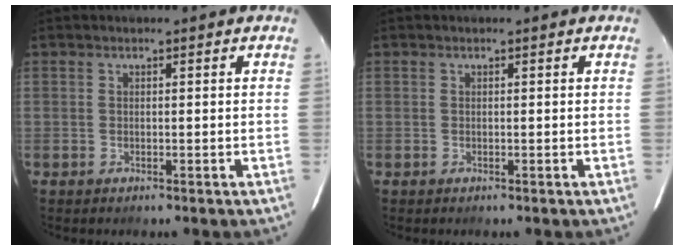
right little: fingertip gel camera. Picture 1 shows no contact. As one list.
[{"total": 0.0}]